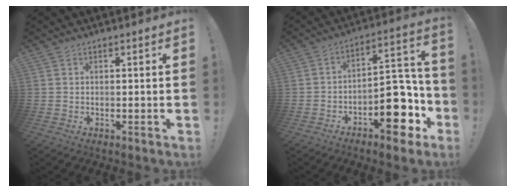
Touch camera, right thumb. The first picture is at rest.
{"total": 15.7, "force": [-6.9, 8.0, 11.6], "torque": [-0.120, 0.051, -0.103]}